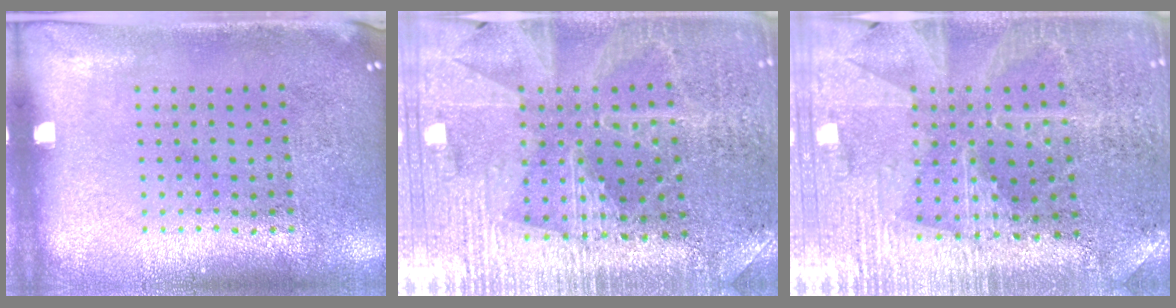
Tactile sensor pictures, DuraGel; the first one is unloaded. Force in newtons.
{"total": 2.9, "press": 2.9, "slide": 0.6}
{"total": 2.0, "press": 2.0, "slide": 0.3}